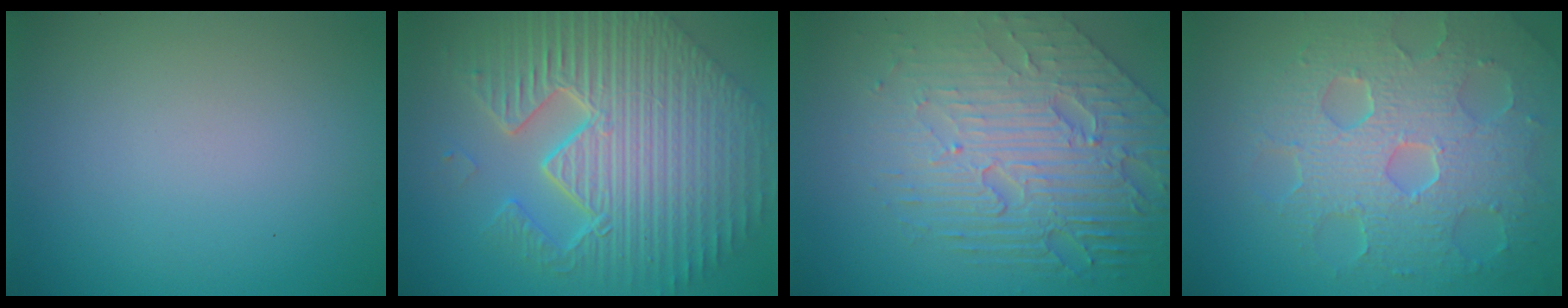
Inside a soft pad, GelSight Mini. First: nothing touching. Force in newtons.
{"total": 11.4, "press": 7.4, "slide": 8.7}
{"total": 8.4, "press": 5.6, "slide": 6.3}
{"total": 8.5, "press": 5.9, "slide": 6.1}